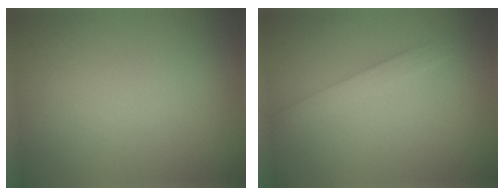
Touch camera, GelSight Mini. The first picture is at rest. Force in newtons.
{"total": 1.9, "press": 1.9, "slide": 0.2}